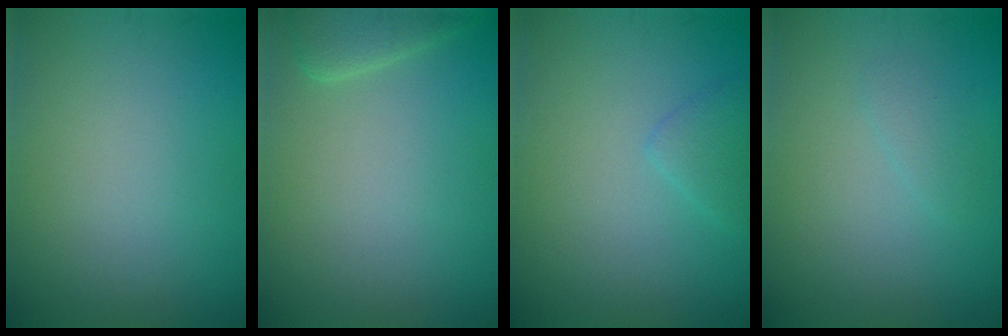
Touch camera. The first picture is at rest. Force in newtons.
{"total": 2.2, "press": 2.2, "slide": 0.2}
{"total": 1.6, "press": 1.6, "slide": 0.1}
{"total": 1.0, "press": 1.0, "slide": 0.1}